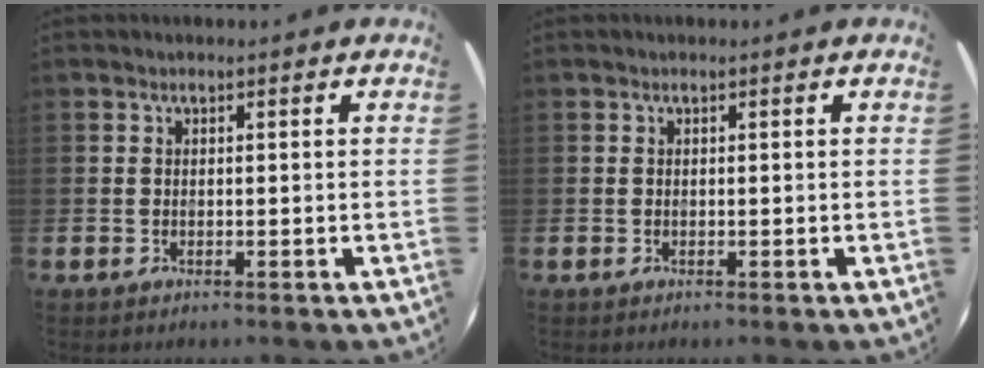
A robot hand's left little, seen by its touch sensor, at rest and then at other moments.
{"total": 0.0}